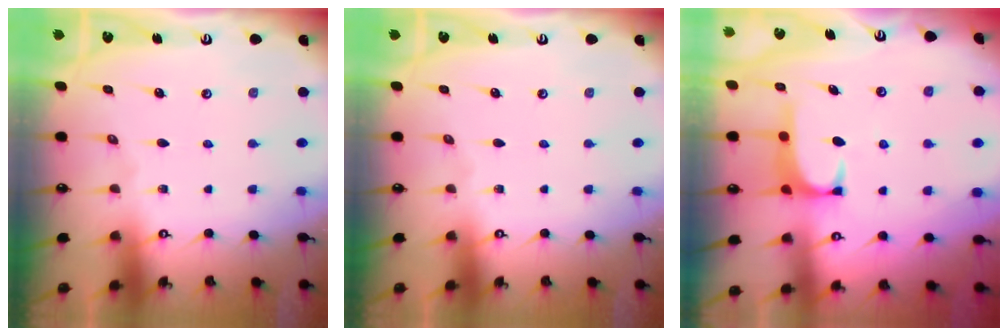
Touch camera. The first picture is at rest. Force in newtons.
{"total": 0.0}
{"total": 1.3, "press": 1.1, "slide": 0.6}